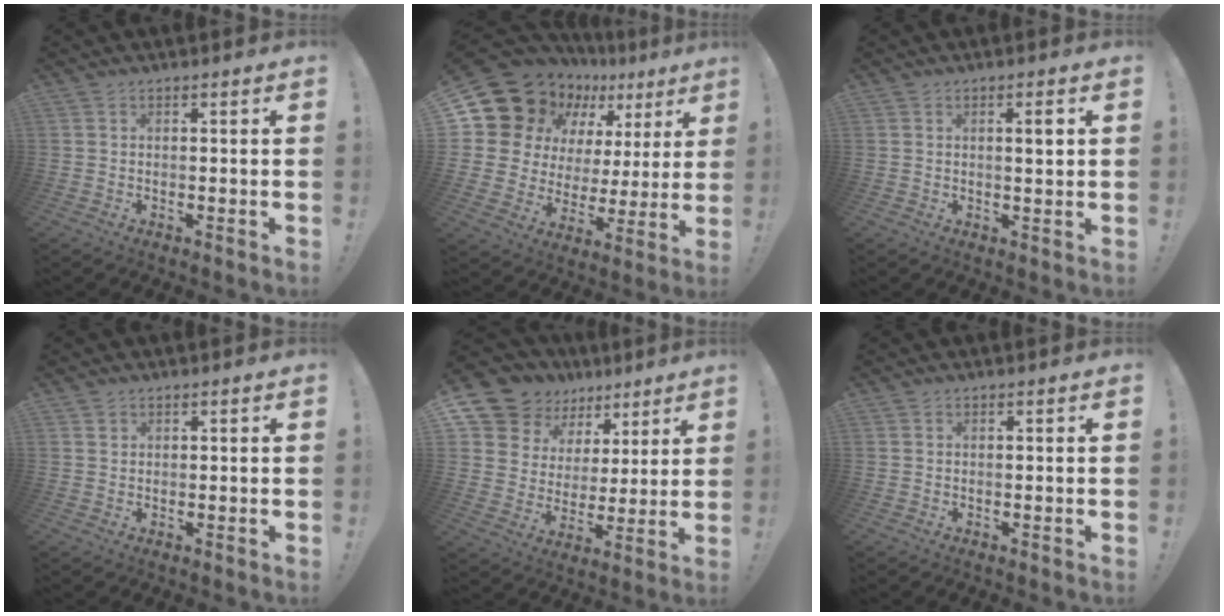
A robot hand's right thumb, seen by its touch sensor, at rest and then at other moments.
{"total": 16.3, "force": [11.4, 9.6, 6.4], "torque": [-0.100, -0.096, 0.229]}
{"total": 2.9, "force": [0.6, 0.3, 2.8], "torque": [-0.033, -0.008, 0.002]}
{"total": 1.0, "force": [0.6, 0.7, 0.2], "torque": [0.003, -0.002, 0.010]}
{"total": 12.8, "force": [8.7, 8.9, 3.0], "torque": [-0.058, -0.062, 0.175]}
{"total": 0.0}